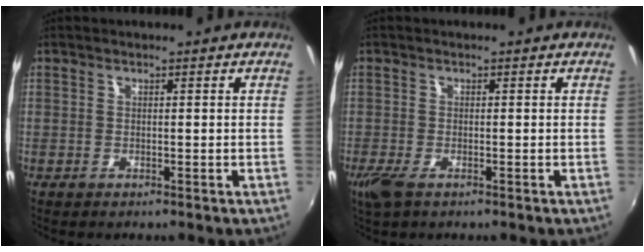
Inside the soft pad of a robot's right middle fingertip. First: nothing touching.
{"total": 3.3, "force": [-1.9, 1.2, 2.4], "torque": [-0.052, -0.012, -0.036]}